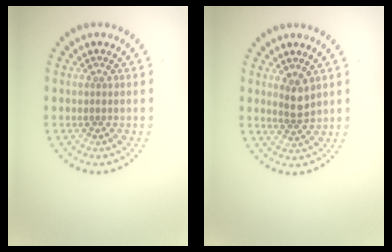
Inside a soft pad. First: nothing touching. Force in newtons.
{"total": 1.8, "press": 1.5, "slide": 1.0}